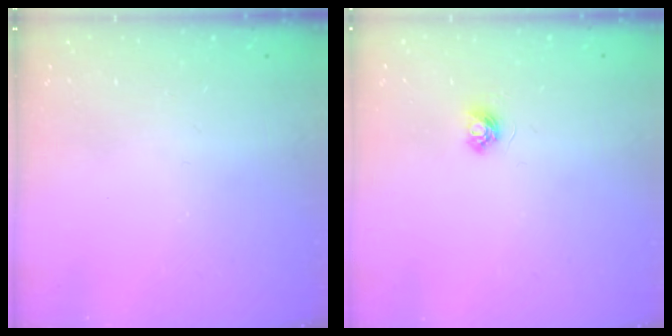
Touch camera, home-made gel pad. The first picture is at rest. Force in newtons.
{"total": 3.6, "press": 3.6, "slide": 0.5}